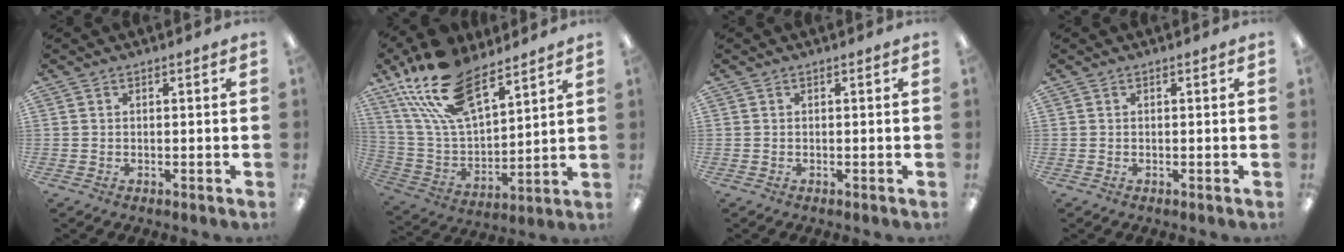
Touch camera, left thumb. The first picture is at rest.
{"total": 21.9, "force": [14.8, 10.1, 12.7], "torque": [-0.267, -0.070, 0.269]}
{"total": 0.0}
{"total": 0.0}